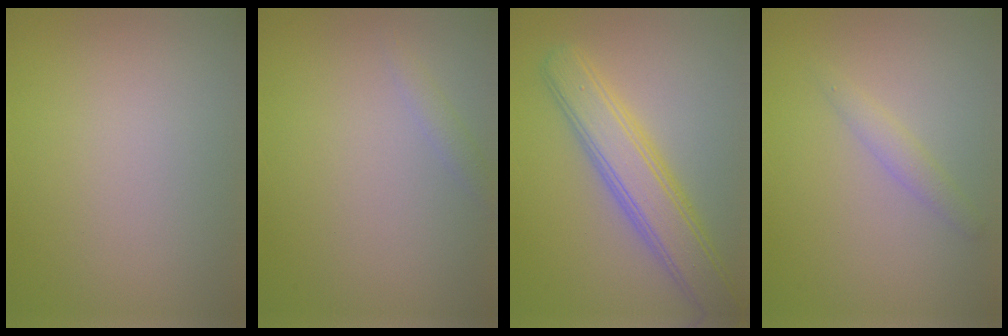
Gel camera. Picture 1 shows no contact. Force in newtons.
{"total": 1.0, "press": 1.0, "slide": 0.0}
{"total": 5.6, "press": 5.6, "slide": 0.1}
{"total": 1.4, "press": 1.4, "slide": 0.0}